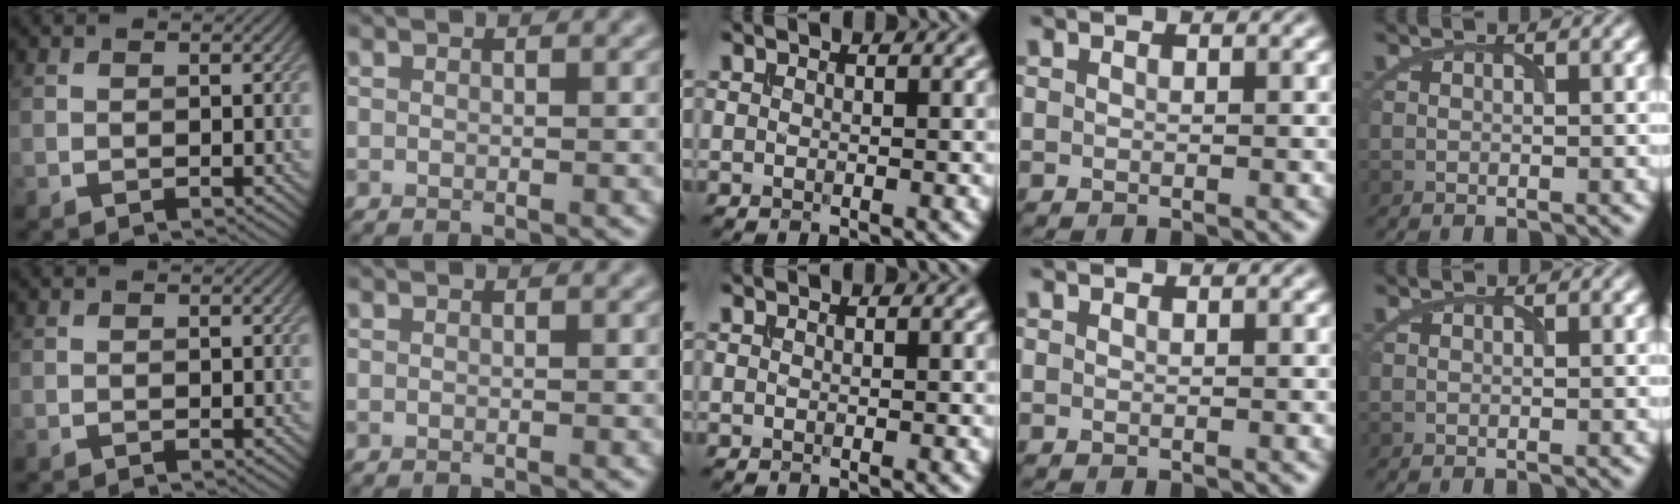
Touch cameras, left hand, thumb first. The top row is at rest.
{}